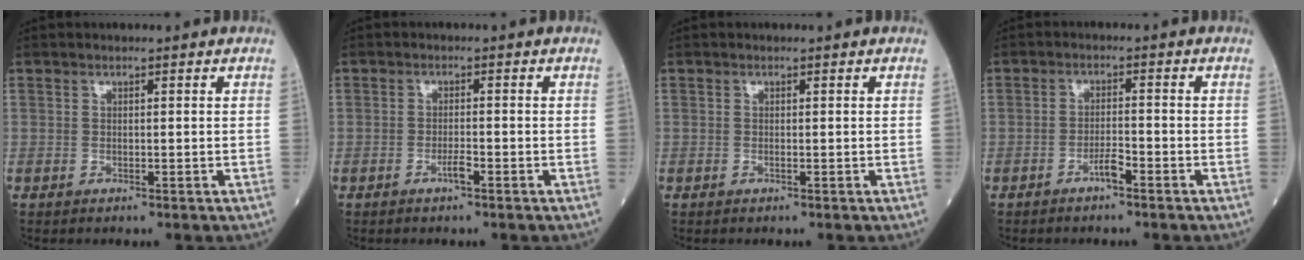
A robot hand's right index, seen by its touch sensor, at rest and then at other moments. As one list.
[{"total": 1.6, "force": [-1.1, 0.1, 1.2], "torque": [-0.022, 0.001, -0.021]}, {"total": 0.0}, {"total": 2.3, "force": [-1.7, 0.3, 1.6], "torque": [-0.027, 0.002, -0.033]}]